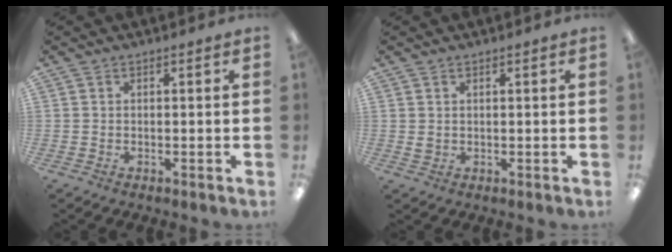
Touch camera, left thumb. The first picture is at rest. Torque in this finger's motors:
{"motor_torque": [0.12, 0.04, 0.26, -0.01, 0.00]}